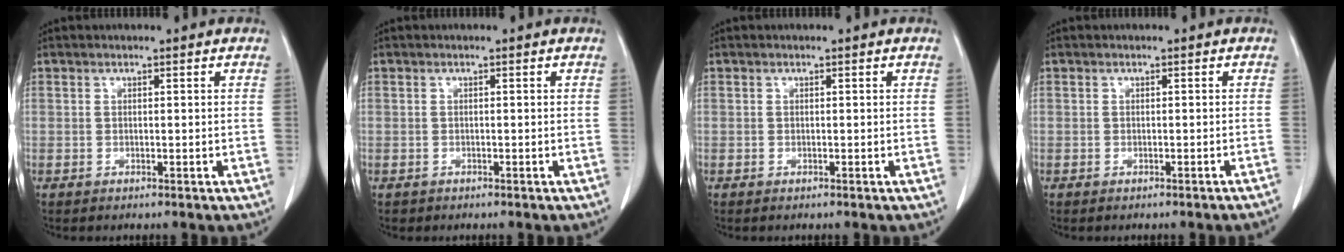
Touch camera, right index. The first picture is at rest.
{"total": 0.6, "force": [-0.4, 0.5, -0.1], "torque": [-0.008, 0.003, -0.008]}
{"total": 0.0}
{"total": 1.9, "force": [-1.7, -0.5, 0.8], "torque": [-0.011, 0.011, -0.022]}